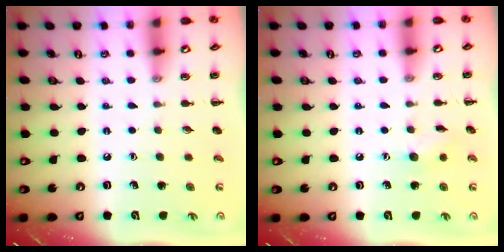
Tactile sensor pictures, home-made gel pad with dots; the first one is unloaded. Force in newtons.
{"total": 5.5, "press": 5.3, "slide": 1.1}